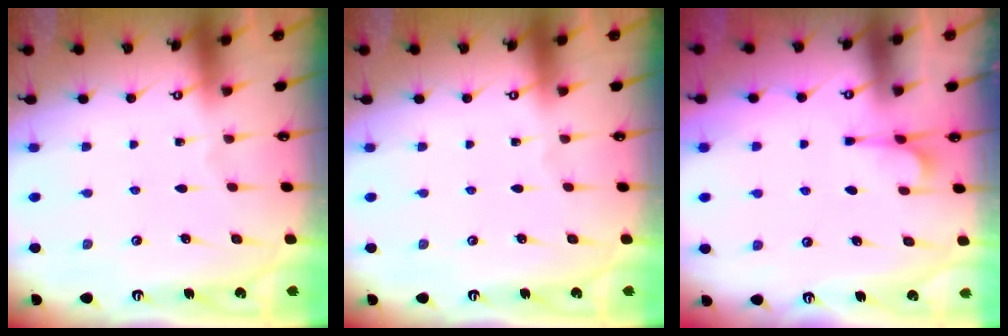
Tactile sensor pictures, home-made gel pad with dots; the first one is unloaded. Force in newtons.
{"total": 0.0}
{"total": 2.6, "press": 2.4, "slide": 1.0}